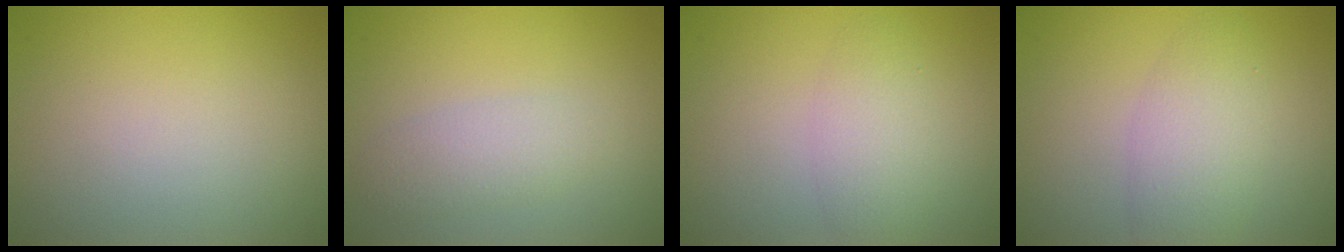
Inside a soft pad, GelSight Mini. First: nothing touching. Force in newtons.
{"total": 2.3, "press": 2.3, "slide": 0.1}
{"total": 2.7, "press": 2.7, "slide": 0.1}
{"total": 3.5, "press": 3.5, "slide": 0.1}